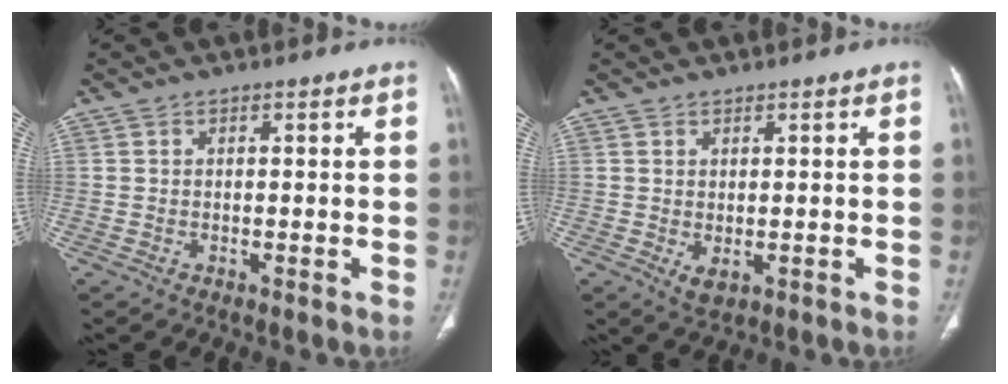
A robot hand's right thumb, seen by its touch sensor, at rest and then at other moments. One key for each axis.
{"total": 2.3, "fx": -0.1, "fy": 1.3, "fz": 1.9, "tx": -0.031, "ty": -0.004, "tz": 0.009}